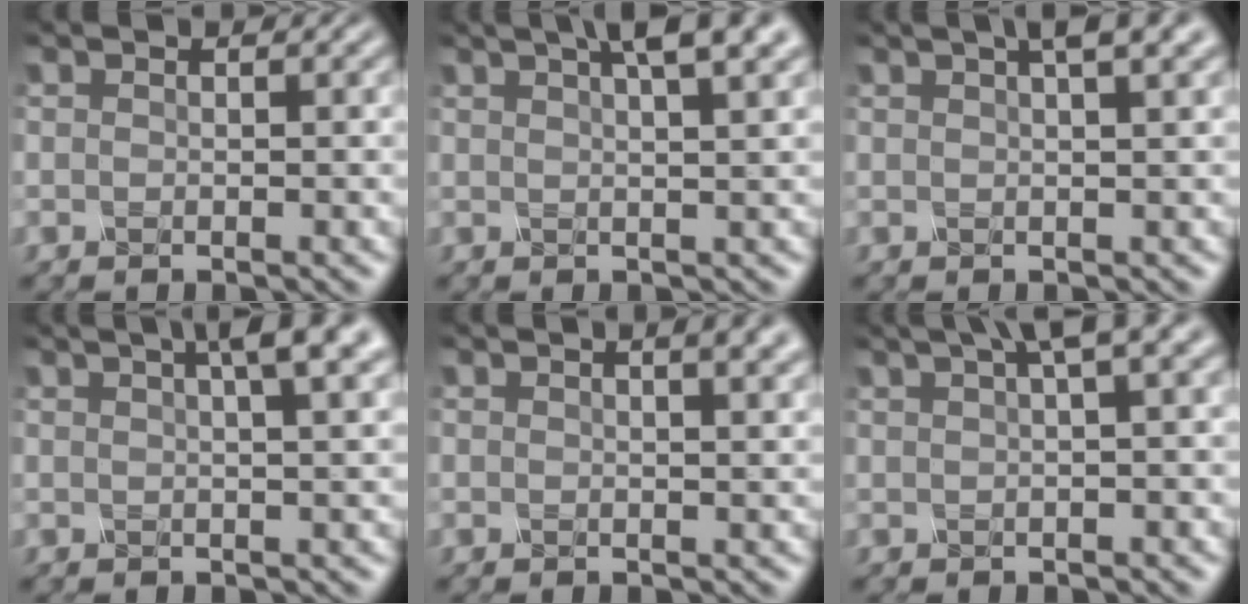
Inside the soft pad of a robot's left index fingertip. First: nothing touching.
{"total": 6.0, "force": [3.7, 1.7, 4.5], "torque": [-0.041, 0.027, 0.028]}
{"total": 4.3, "force": [2.6, 1.2, 3.3], "torque": [-0.031, 0.015, 0.019]}
{"total": 5.7, "force": [3.0, 1.5, 4.6], "torque": [-0.041, 0.024, 0.022]}
{"total": 4.1, "force": [2.2, 1.7, 3.0], "torque": [-0.019, 0.019, 0.005]}
{"total": 4.5, "force": [2.4, 0.8, 3.7], "torque": [-0.052, 0.022, 0.039]}